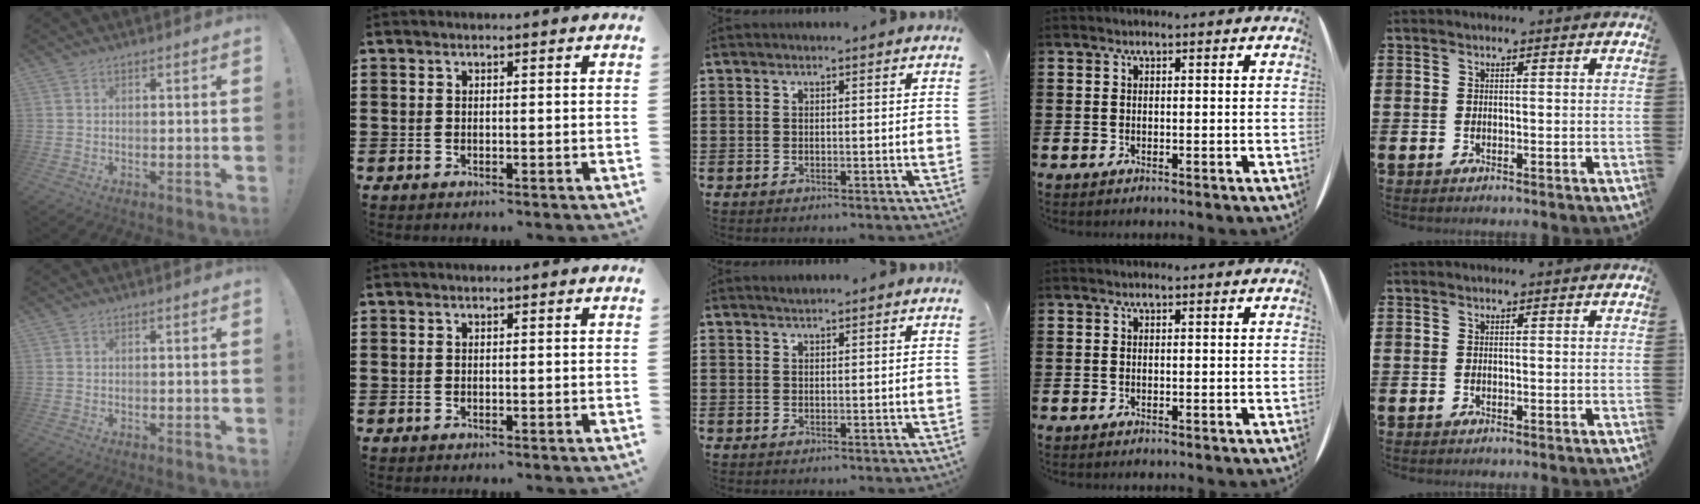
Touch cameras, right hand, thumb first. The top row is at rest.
{"middle": {"total": 0.6, "force": [0.6, 0.2, 0.0], "torque": [-0.001, 0.000, 0.012]}}